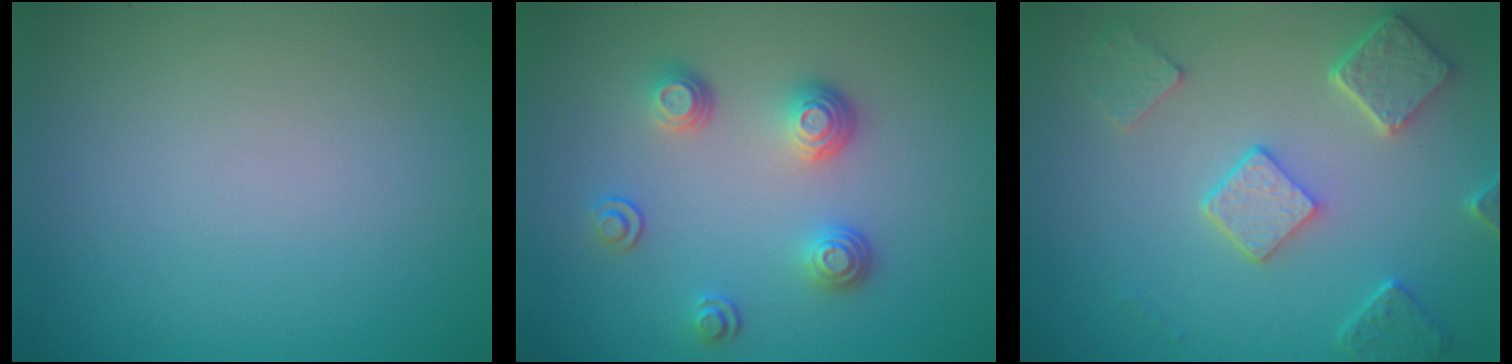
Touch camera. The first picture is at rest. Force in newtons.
{"total": 3.3, "press": 2.7, "slide": 1.9}
{"total": 4.9, "press": 3.9, "slide": 3.0}